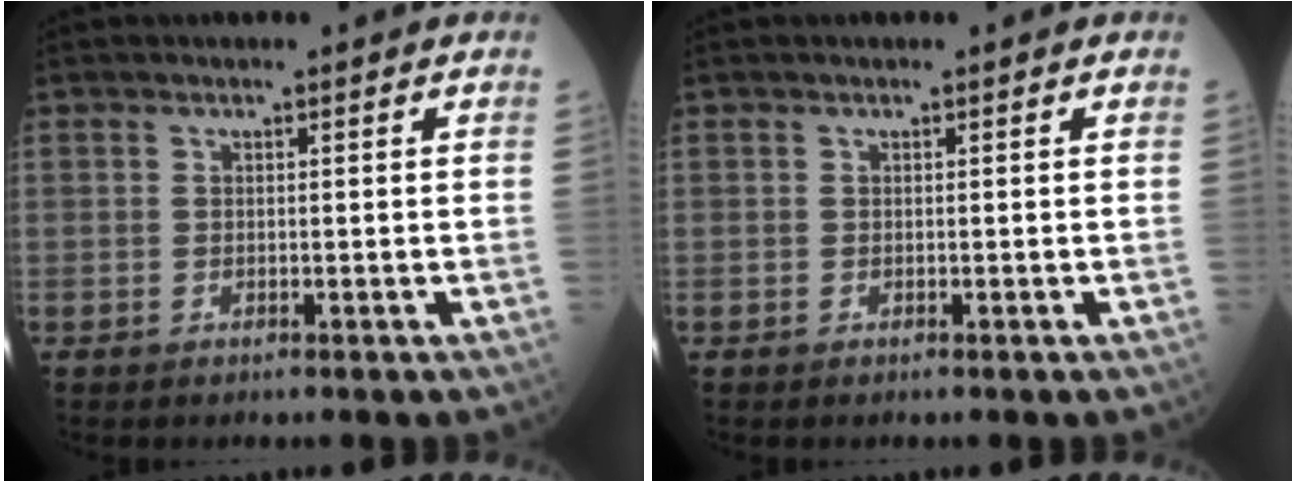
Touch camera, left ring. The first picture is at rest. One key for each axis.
{"total": 0.0}